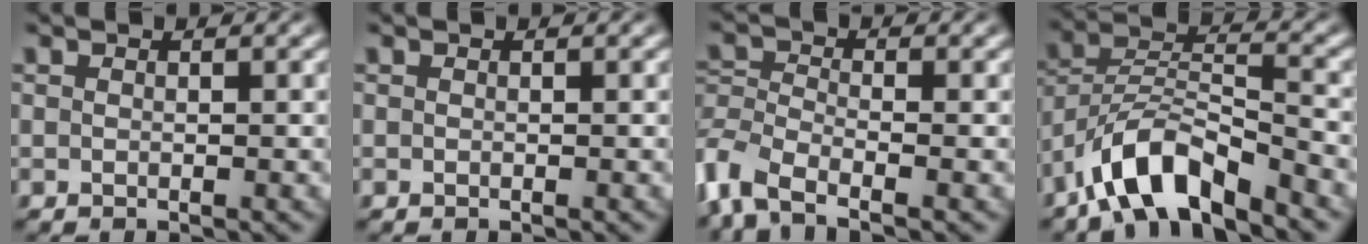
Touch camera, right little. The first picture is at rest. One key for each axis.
{"total": 0.0}
{"total": 4.6, "fx": -2.6, "fy": 2.7, "fz": 2.6, "tx": -0.089, "ty": -0.030, "tz": -0.037}
{"total": 5.9, "fx": -3.6, "fy": 2.7, "fz": 3.8, "tx": -0.082, "ty": -0.020, "tz": -0.053}